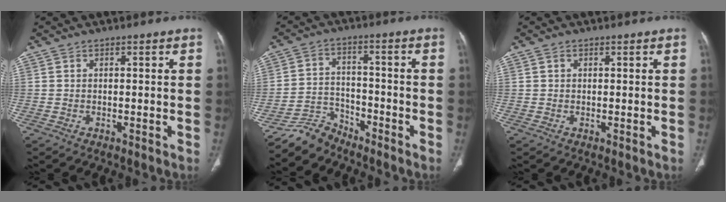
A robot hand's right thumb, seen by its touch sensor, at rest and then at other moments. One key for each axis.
{"total": 5.7, "fx": -5.4, "fy": 1.9, "fz": -0.4, "tx": 0.017, "ty": 0.041, "tz": -0.108}
{"total": 0.6, "fx": 0.3, "fy": 0.5, "fz": 0.3, "tx": -0.002, "ty": 0.000, "tz": 0.004}